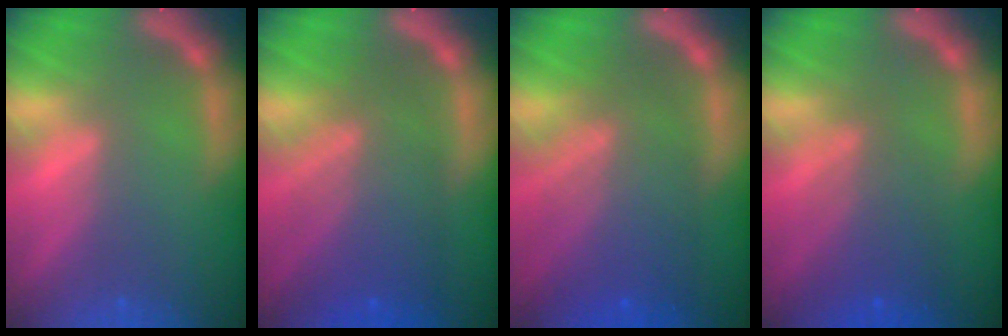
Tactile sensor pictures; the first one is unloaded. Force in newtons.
{"total": 8.1}
{"total": 8.6}
{"total": 4.5}